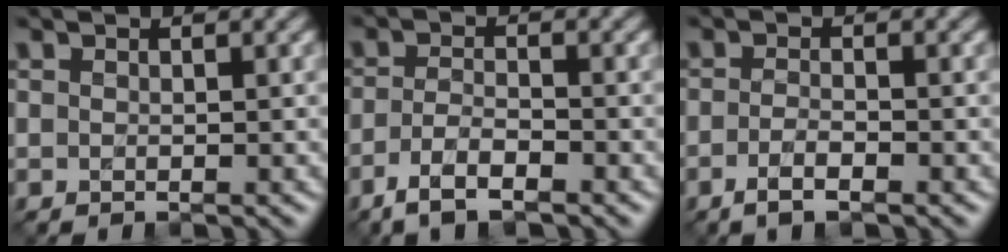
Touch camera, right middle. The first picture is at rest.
{"total": 3.7, "force": [-2.4, 1.2, 2.6], "torque": [-0.055, -0.004, -0.051]}
{"total": 2.2, "force": [-1.2, 0.6, 1.7], "torque": [-0.034, -0.001, -0.025]}